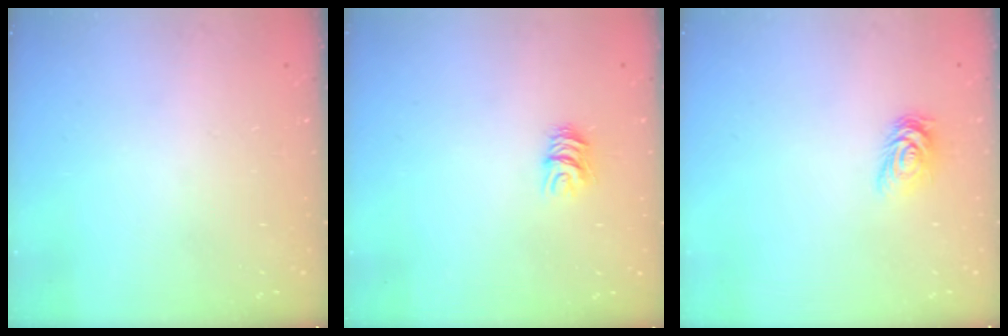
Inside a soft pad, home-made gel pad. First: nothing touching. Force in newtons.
{"total": 6.1, "press": 6.1, "slide": 0.3}
{"total": 4.6, "press": 4.6, "slide": 0.7}